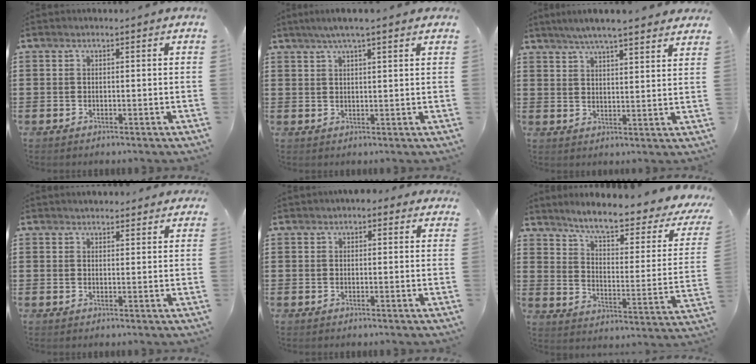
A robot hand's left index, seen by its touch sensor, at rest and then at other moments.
{"total": 4.0, "force": [2.8, 0.2, 2.8], "torque": [-0.060, 0.002, 0.049]}
{"total": 5.2, "force": [4.7, 0.1, 2.1], "torque": [-0.057, -0.013, 0.083]}
{"total": 2.1, "force": [2.0, 0.5, 0.2], "torque": [-0.008, 0.003, 0.039]}
{"total": 1.7, "force": [1.3, 1.0, 0.5], "torque": [-0.007, 0.005, 0.021]}
{"total": 7.1, "force": [5.6, 0.4, 4.4], "torque": [-0.099, -0.039, 0.087]}